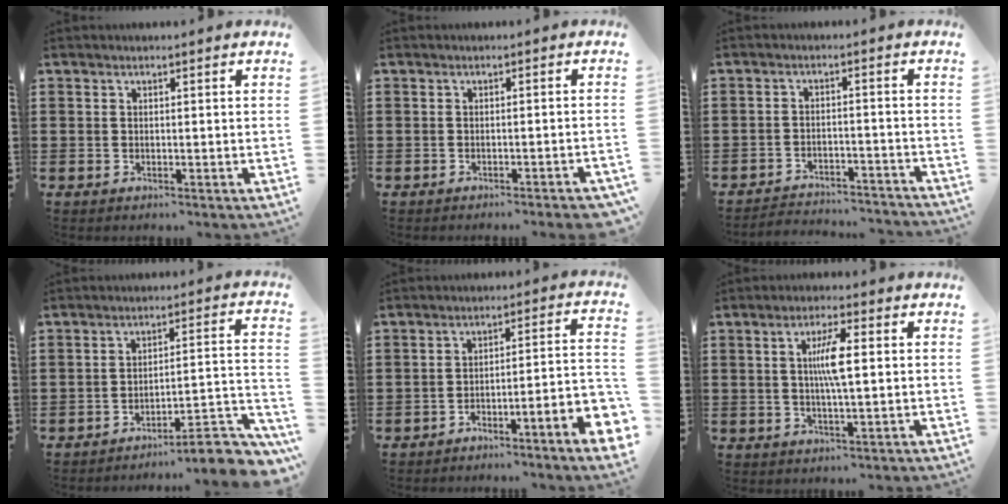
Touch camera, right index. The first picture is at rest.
{"total": 1.7, "force": [-1.4, -0.2, 1.0], "torque": [-0.016, 0.001, -0.027]}
{"total": 3.2, "force": [-3.2, 0.1, 0.2], "torque": [-0.011, 0.000, -0.069]}
{"total": 7.8, "force": [-6.2, 1.0, 4.5], "torque": [-0.064, -0.001, -0.115]}
{"total": 5.2, "force": [-4.3, -0.4, 2.8], "torque": [-0.044, -0.010, -0.087]}
{"total": 5.4, "force": [0.7, 0.8, 5.3], "torque": [-0.099, 0.002, 0.008]}